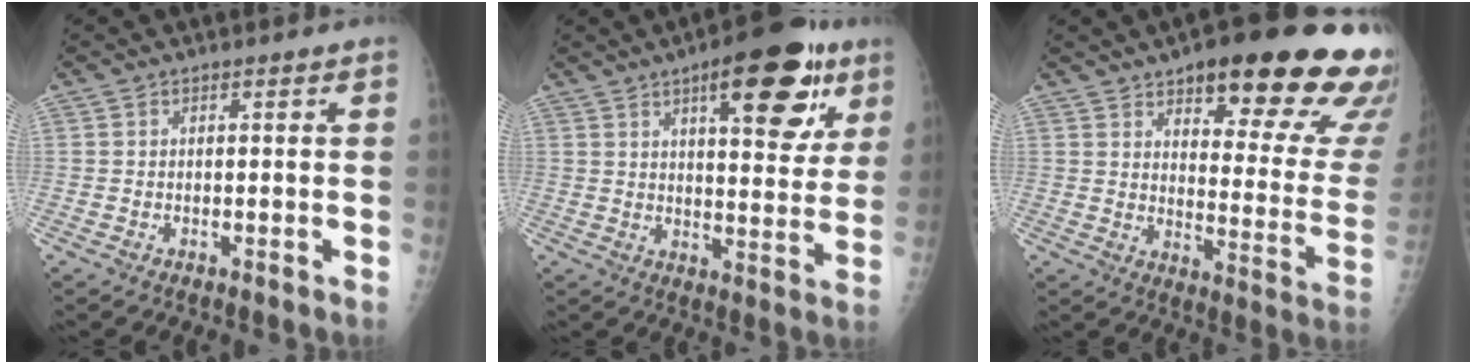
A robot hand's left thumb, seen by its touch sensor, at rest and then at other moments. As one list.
[{"total": 18.1, "force": [8.9, 6.9, 14.2], "torque": [-0.153, -0.025, 0.119]}, {"total": 25.7, "force": [15.6, 8.0, 18.8], "torque": [-0.193, -0.063, 0.202]}]